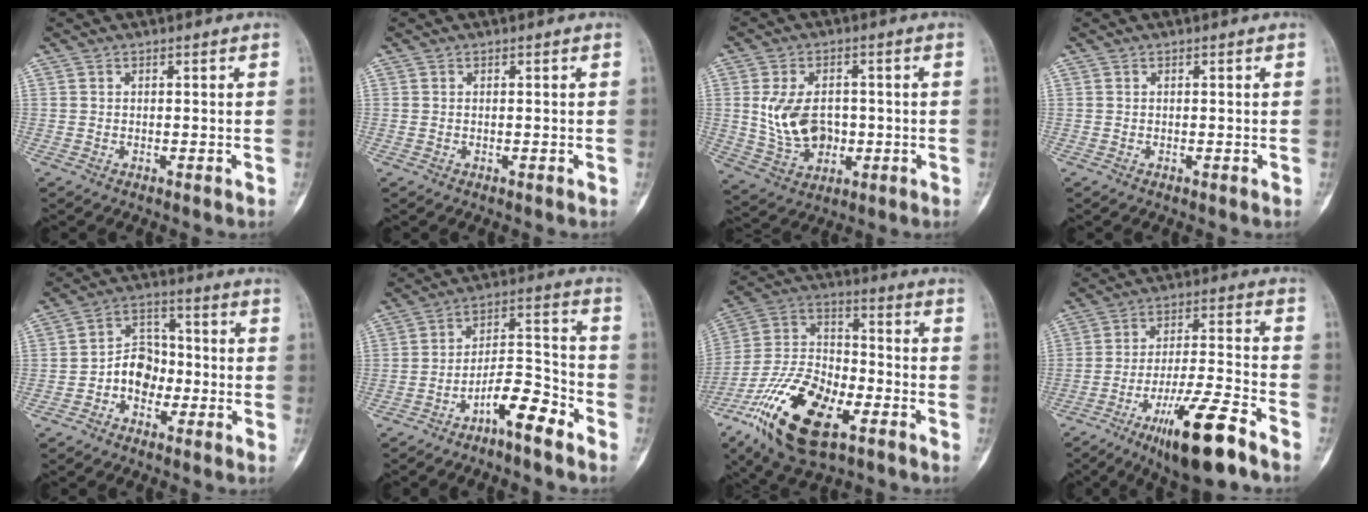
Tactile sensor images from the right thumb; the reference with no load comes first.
{"total": 0.0}
{"total": 10.6, "force": [0.1, 7.5, 7.5], "torque": [-0.118, 0.001, 0.015]}
{"total": 0.0}
{"total": 7.6, "force": [-2.3, 5.9, 4.2], "torque": [-0.041, 0.036, -0.053]}
{"total": 9.0, "force": [-6.1, 2.4, 6.2], "torque": [-0.099, 0.067, -0.108]}
{"total": 21.2, "force": [-10.5, 9.9, 15.5], "torque": [-0.294, 0.044, -0.193]}
{"total": 15.7, "force": [-9.6, 2.8, 12.1], "torque": [-0.211, 0.050, -0.161]}